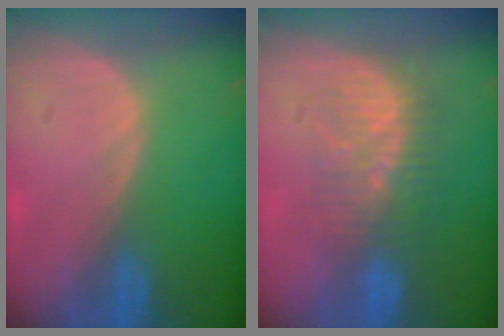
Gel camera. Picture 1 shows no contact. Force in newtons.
{"total": 7.9, "press": 7.4, "slide": 2.6}